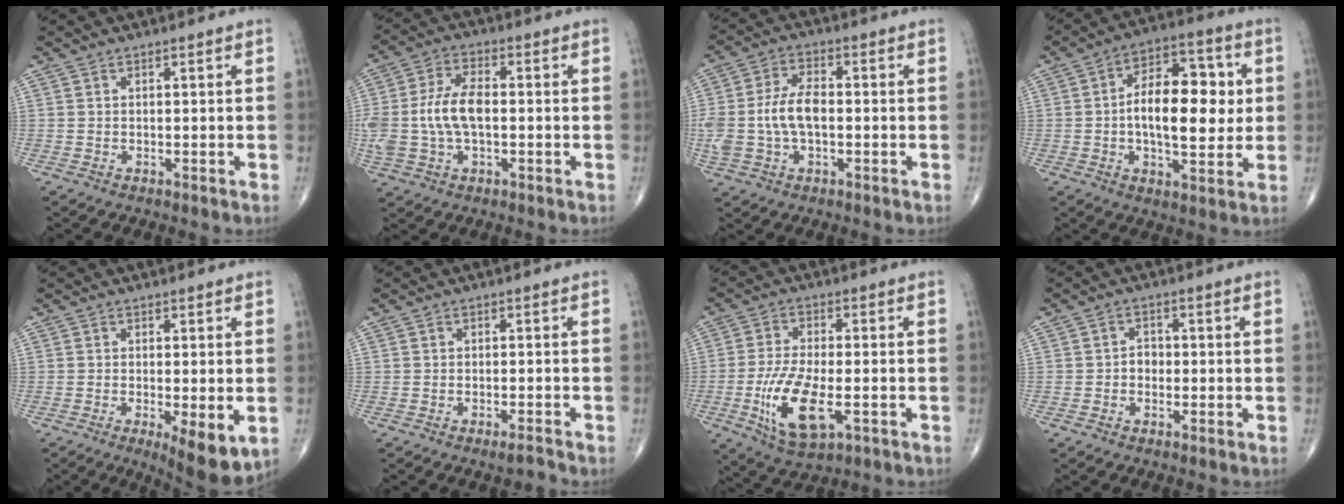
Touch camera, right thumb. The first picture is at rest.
{"total": 11.2, "force": [-0.5, 6.2, 9.3], "torque": [-0.205, 0.020, -0.008]}
{"total": 10.0, "force": [-0.7, 5.7, 8.2], "torque": [-0.177, 0.022, -0.013]}
{"total": 16.1, "force": [0.8, 8.0, 14.0], "torque": [-0.188, 0.016, 0.006]}
{"total": 8.1, "force": [-2.3, 2.4, 7.3], "torque": [-0.106, -0.021, -0.033]}
{"total": 1.7, "force": [-1.4, 0.0, 0.8], "torque": [-0.019, 0.006, -0.026]}
{"total": 12.2, "force": [-3.5, 5.1, 10.5], "torque": [-0.207, -0.001, -0.056]}
{"total": 2.3, "force": [-0.5, 1.9, 1.2], "torque": [-0.002, 0.008, -0.013]}